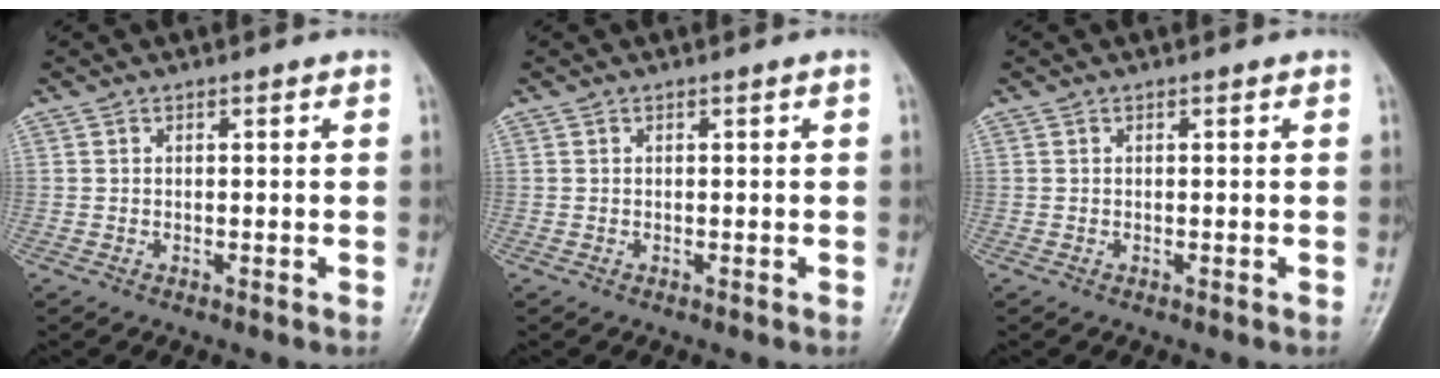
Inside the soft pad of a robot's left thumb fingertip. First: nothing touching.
{"total": 0.0}
{"total": 0.0}